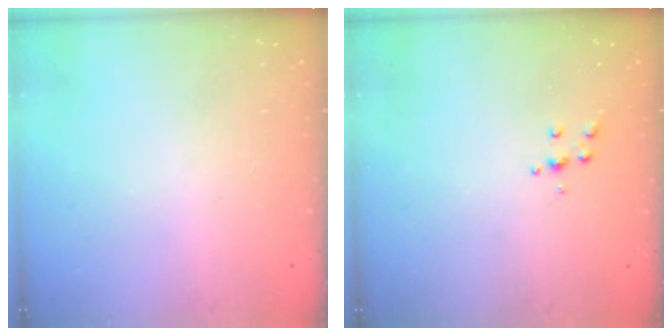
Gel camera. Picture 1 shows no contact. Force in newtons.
{"total": 4.3, "press": 4.3, "slide": 0.4}